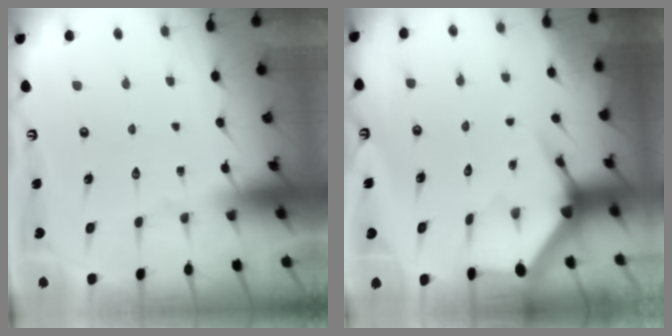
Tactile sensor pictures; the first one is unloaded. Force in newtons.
{"total": 3.7, "press": 3.7, "slide": 0.5}